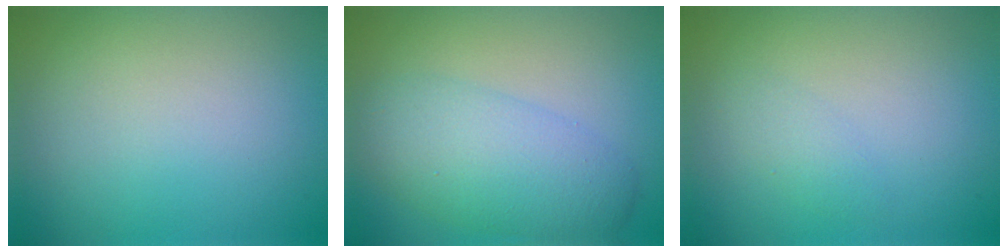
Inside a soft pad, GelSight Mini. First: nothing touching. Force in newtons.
{"total": 5.8, "press": 5.7, "slide": 0.2}
{"total": 1.3, "press": 1.3, "slide": 0.0}